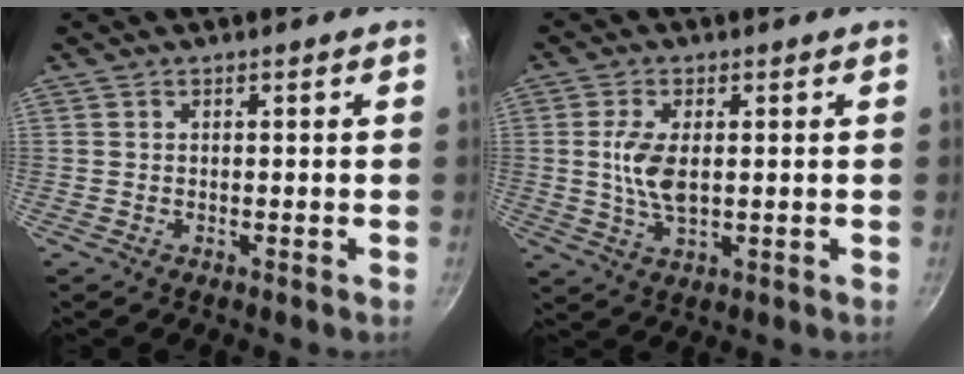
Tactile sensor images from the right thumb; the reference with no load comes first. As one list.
[{"total": 6.9, "force": [0.6, 3.4, 6.0], "torque": [-0.119, -0.003, 0.014]}]